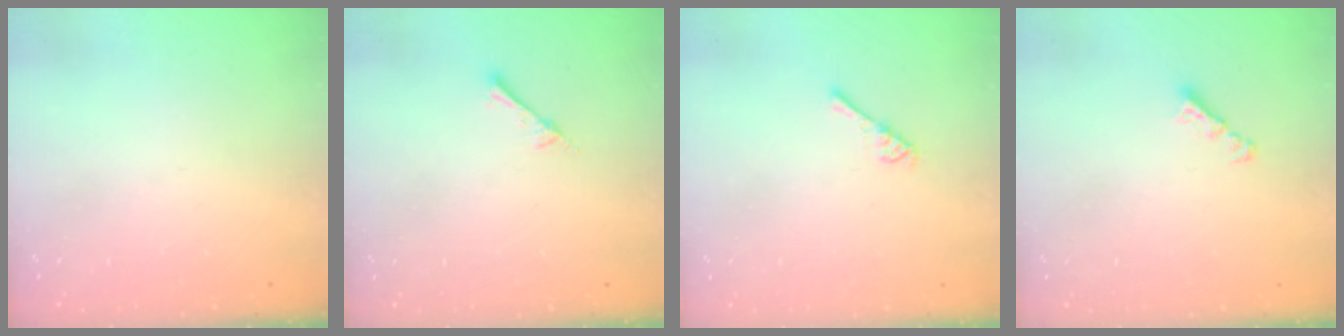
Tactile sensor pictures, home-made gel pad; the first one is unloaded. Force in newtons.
{"total": 2.6, "press": 2.6, "slide": 0.3}
{"total": 2.7, "press": 2.6, "slide": 0.4}
{"total": 2.2, "press": 2.1, "slide": 0.6}